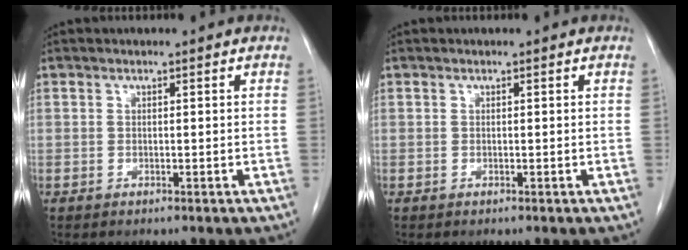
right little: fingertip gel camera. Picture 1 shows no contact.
{"total": 0.0}